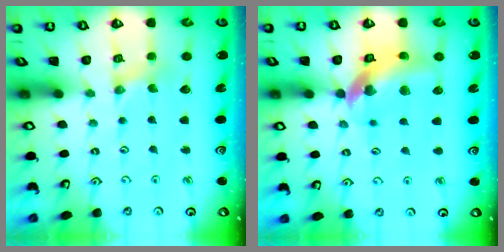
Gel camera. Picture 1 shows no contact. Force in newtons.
{"total": 13.9, "press": 13.8, "slide": 1.9}